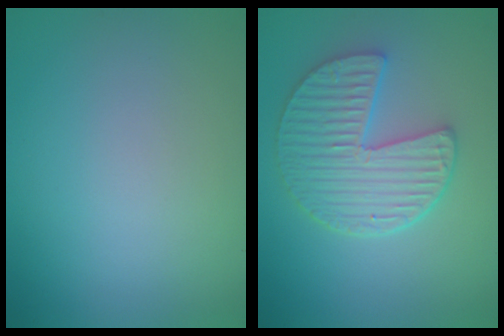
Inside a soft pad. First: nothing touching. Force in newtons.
{"total": 5.4, "press": 4.5, "slide": 3.0}